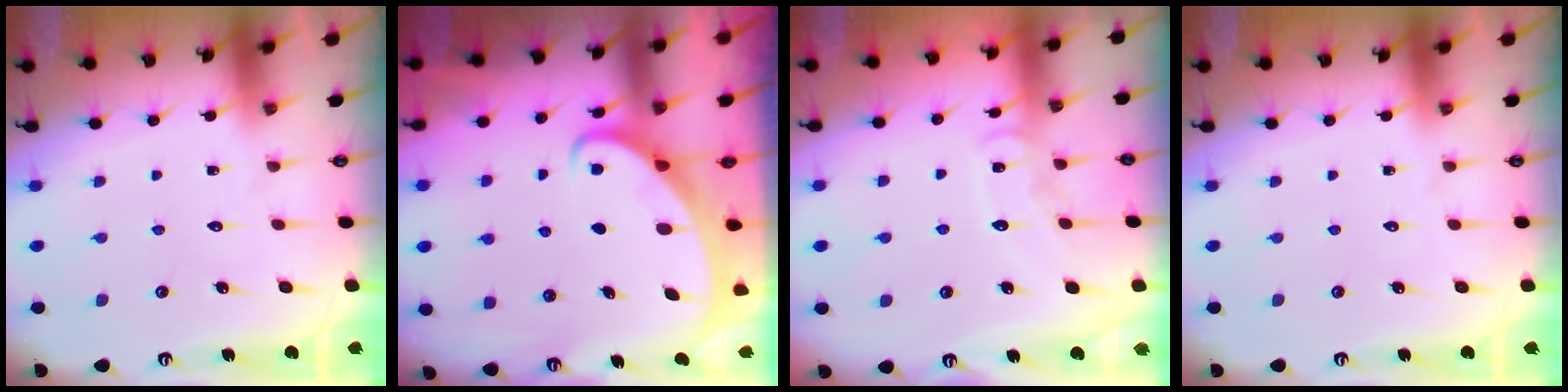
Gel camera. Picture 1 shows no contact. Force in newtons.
{"total": 2.6, "press": 2.5, "slide": 0.4}
{"total": 8.8, "press": 8.8, "slide": 0.8}
{"total": 0.0}